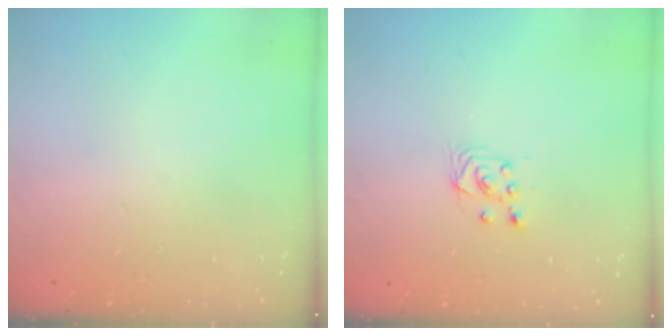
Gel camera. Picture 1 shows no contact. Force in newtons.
{"total": 2.9, "press": 2.7, "slide": 1.0}